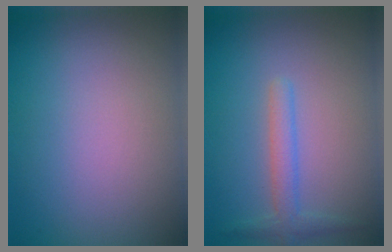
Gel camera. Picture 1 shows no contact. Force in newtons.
{"total": 2.0, "press": 2.0, "slide": 0.1}